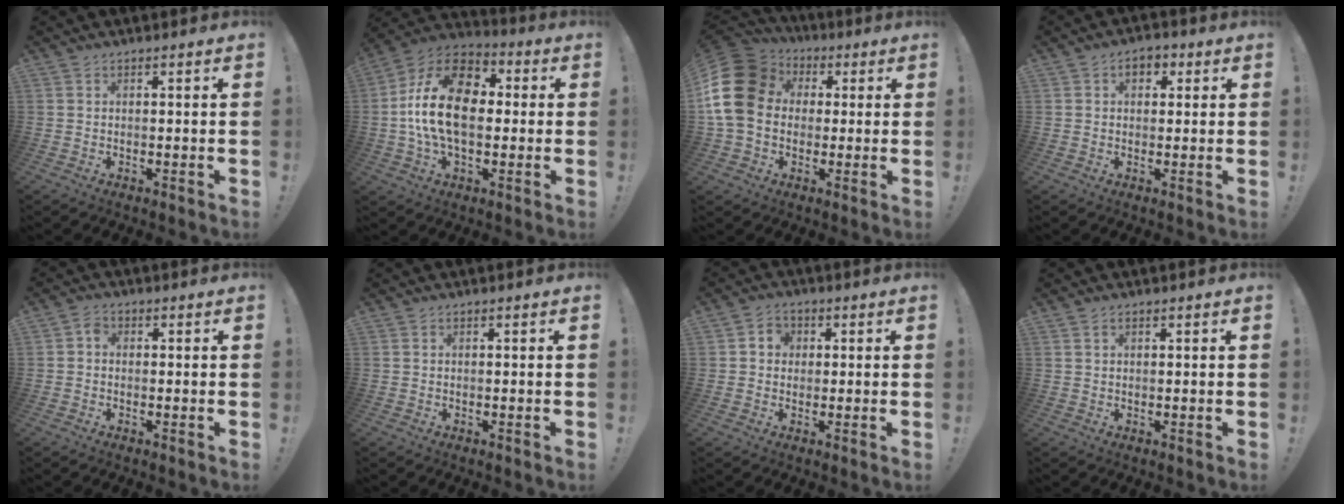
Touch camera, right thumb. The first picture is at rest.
{"total": 20.2, "force": [0.7, 12.4, 15.9], "torque": [-0.291, 0.026, 0.015]}
{"total": 17.7, "force": [2.1, 14.2, 10.5], "torque": [-0.194, 0.008, 0.041]}
{"total": 4.3, "force": [1.2, 3.0, 2.9], "torque": [-0.036, 0.006, 0.019]}
{"total": 2.0, "force": [-0.5, 1.5, 1.3], "torque": [-0.026, 0.009, -0.010]}
{"total": 0.0}
{"total": 4.1, "force": [0.3, 3.8, 1.5], "torque": [-0.024, 0.009, 0.005]}
{"total": 1.1, "force": [0.6, 0.7, 0.7], "torque": [-0.012, 0.001, 0.011]}